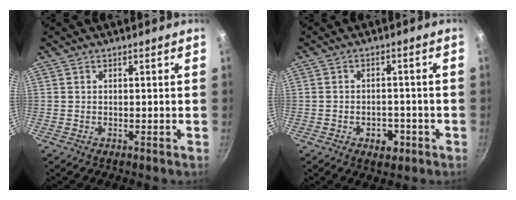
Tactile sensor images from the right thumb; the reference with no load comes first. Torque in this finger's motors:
{"motor_torque": [-0.28, 0.24, -0.04, -0.12, 0.01]}